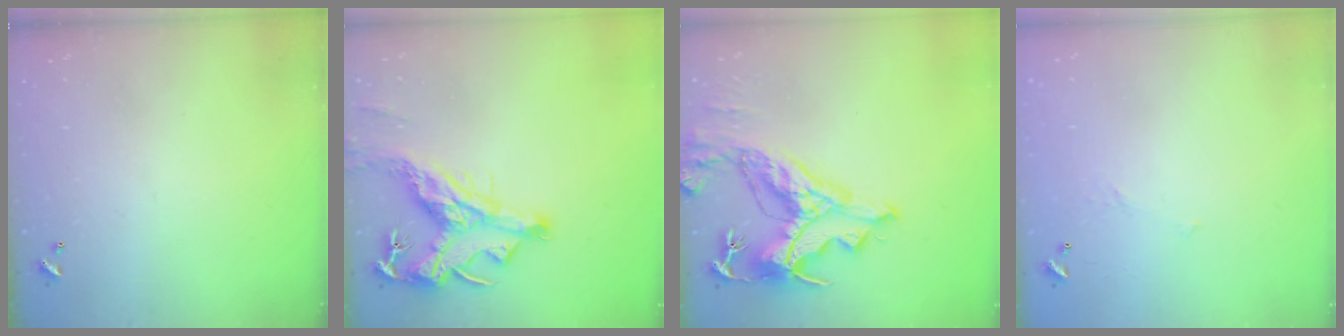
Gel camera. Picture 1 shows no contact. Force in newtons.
{"total": 11.8, "press": 11.6, "slide": 1.9}
{"total": 14.0, "press": 13.8, "slide": 2.1}
{"total": 7.3, "press": 7.3, "slide": 0.7}